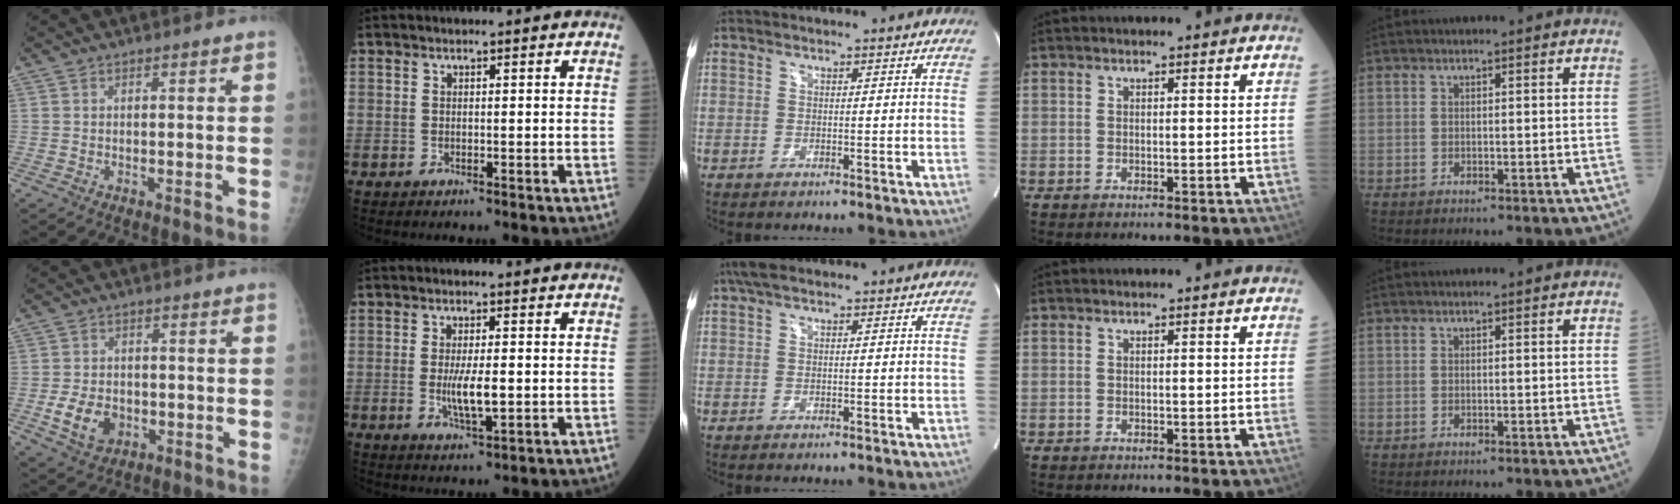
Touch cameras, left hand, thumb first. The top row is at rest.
{"thumb": {"total": 6.9, "force": [-1.8, 5.2, 4.1], "torque": [-0.060, 0.003, -0.024]}, "index": {"total": 4.6, "force": [-0.5, 0.9, 4.5], "torque": [-0.090, -0.009, -0.009]}, "middle": {"total": 2.8, "force": [1.9, 0.9, 1.9], "torque": [-0.047, 0.029, 0.038]}}